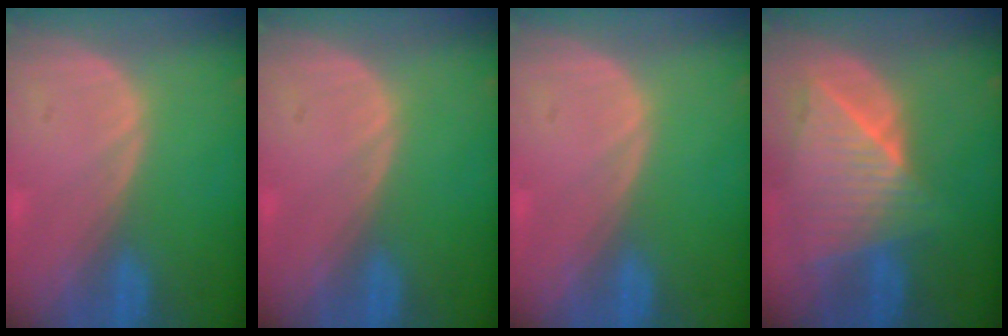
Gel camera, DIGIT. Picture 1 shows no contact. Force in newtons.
{"total": 0.0}
{"total": 0.0}
{"total": 9.2, "press": 8.3, "slide": 4.0}